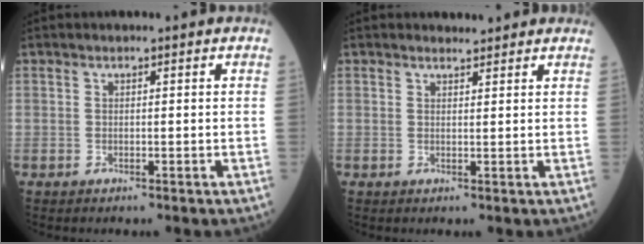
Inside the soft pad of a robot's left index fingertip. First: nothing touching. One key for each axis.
{"total": 1.8, "fx": 1.7, "fy": 0.7, "fz": 0.0, "tx": 0.000, "ty": 0.006, "tz": 0.023}